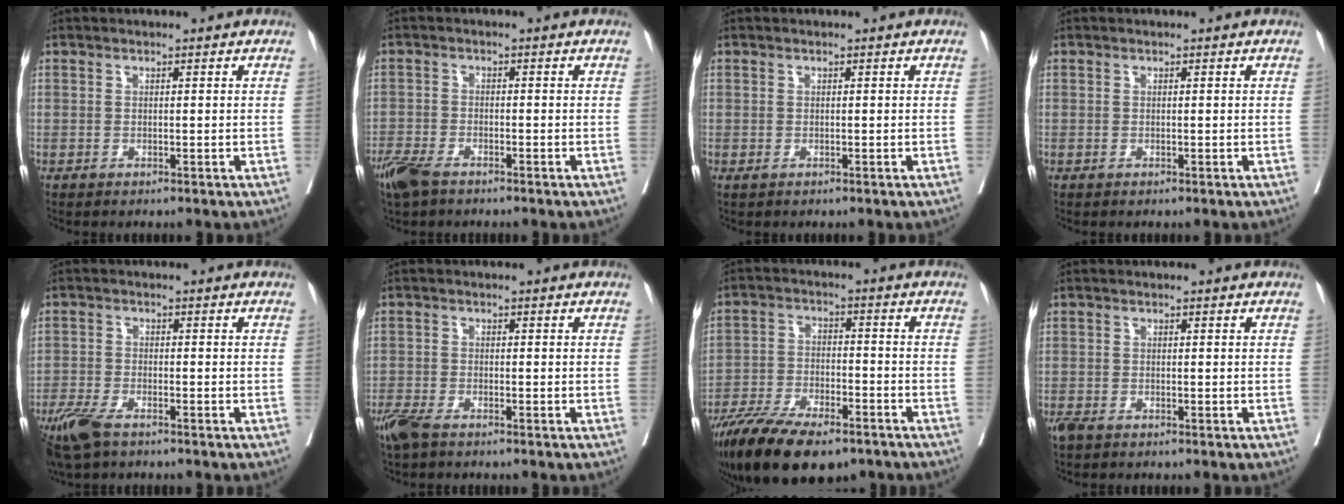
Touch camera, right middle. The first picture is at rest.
{"total": 5.4, "force": [-4.2, 1.8, 2.9], "torque": [-0.061, -0.010, -0.078]}
{"total": 0.0}
{"total": 0.0}
{"total": 6.9, "force": [-5.0, 2.3, 4.3], "torque": [-0.087, -0.015, -0.092]}
{"total": 4.6, "force": [-3.6, 1.2, 2.6], "torque": [-0.059, -0.012, -0.067]}
{"total": 16.6, "force": [-12.4, 5.5, 9.5], "torque": [-0.179, -0.022, -0.209]}
{"total": 2.7, "force": [-1.9, 1.2, 1.5], "torque": [-0.037, -0.010, -0.034]}